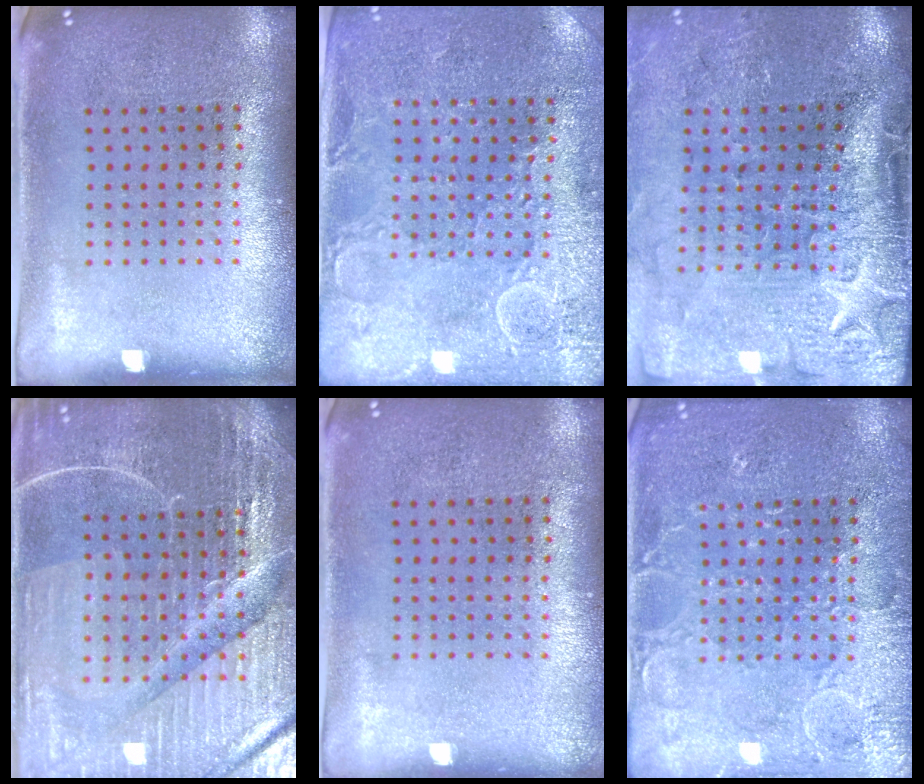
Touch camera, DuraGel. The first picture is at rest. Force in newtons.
{"total": 2.8, "press": 2.8, "slide": 0.5}
{"total": 4.6, "press": 3.7, "slide": 2.7}
{"total": 5.5, "press": 5.1, "slide": 2.1}
{"total": 0.0}
{"total": 4.2, "press": 4.1, "slide": 0.5}